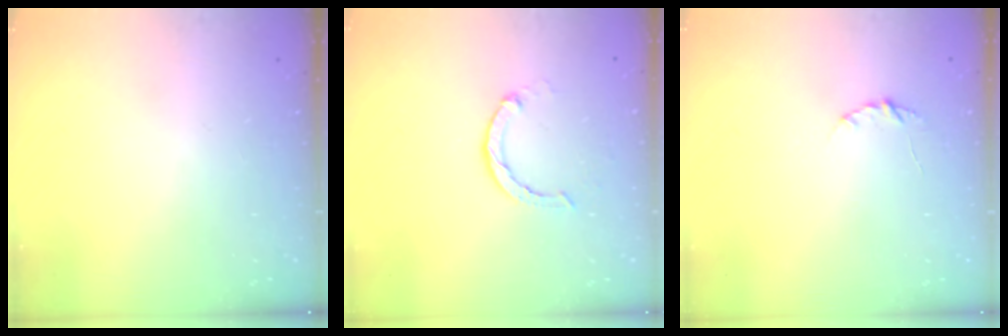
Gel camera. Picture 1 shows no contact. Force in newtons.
{"total": 2.3, "press": 2.3, "slide": 0.2}
{"total": 3.9, "press": 3.9, "slide": 0.5}